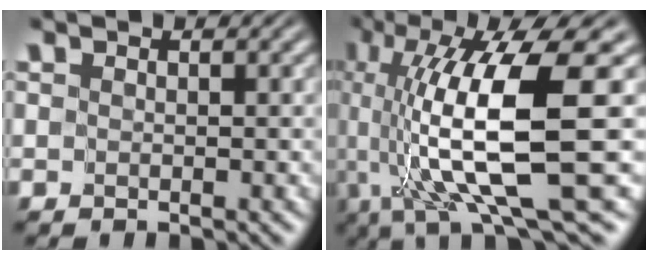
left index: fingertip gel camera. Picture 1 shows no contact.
{"total": 12.4, "force": [-0.6, 2.4, 12.2], "torque": [-0.208, 0.002, 0.004]}